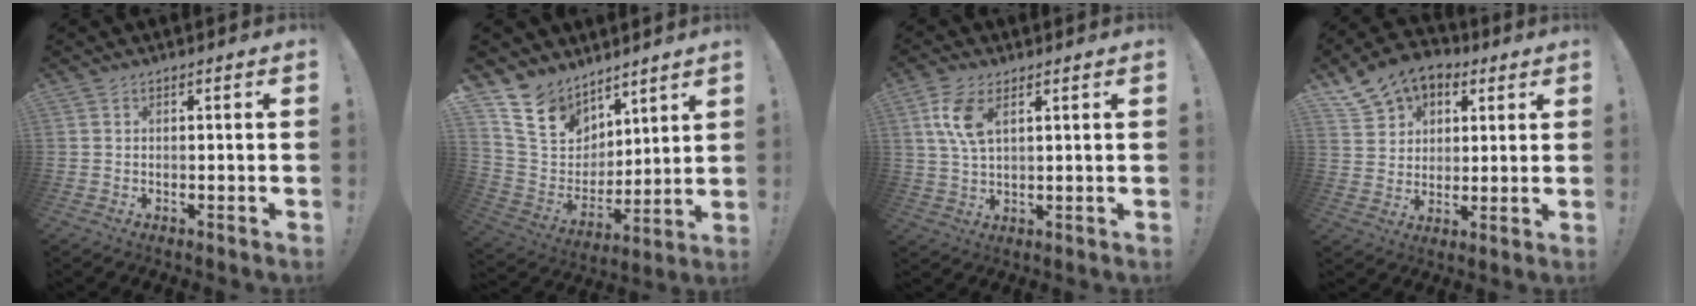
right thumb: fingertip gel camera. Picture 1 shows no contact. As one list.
[{"total": 13.1, "force": [9.4, 8.6, 3.0], "torque": [-0.078, -0.069, 0.187]}, {"total": 8.2, "force": [3.5, 3.9, 6.3], "torque": [-0.127, -0.008, 0.062]}, {"total": 11.1, "force": [6.4, 8.5, 3.5], "torque": [-0.059, -0.034, 0.130]}]